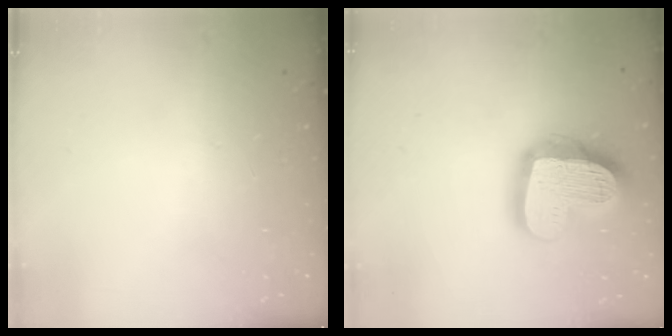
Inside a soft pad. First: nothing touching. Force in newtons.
{"total": 21.6, "press": 21.5, "slide": 1.9}